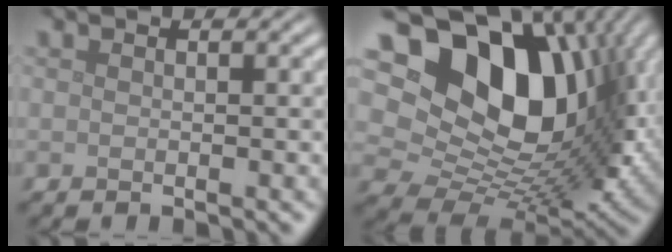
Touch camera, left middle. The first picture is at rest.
{"total": 18.1, "force": [5.5, 12.3, 12.1], "torque": [-0.229, 0.010, 0.111]}